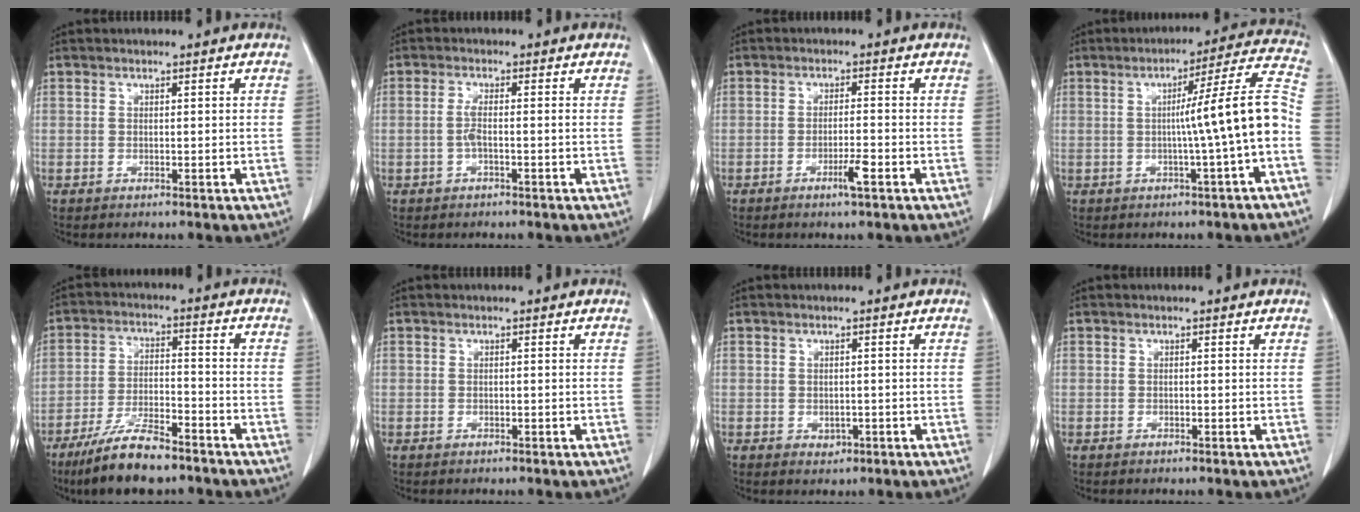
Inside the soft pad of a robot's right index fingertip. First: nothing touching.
{"total": 2.1, "force": [-0.5, 0.1, 2.0], "torque": [-0.041, 0.001, -0.011]}
{"total": 3.0, "force": [-1.5, -0.1, 2.6], "torque": [-0.046, -0.004, -0.027]}
{"total": 11.4, "force": [-1.6, -1.6, 11.1], "torque": [-0.152, 0.022, -0.025]}
{"total": 10.7, "force": [-8.2, 2.0, 6.5], "torque": [-0.122, -0.021, -0.149]}
{"total": 0.0}
{"total": 1.2, "force": [-0.3, 1.0, 0.6], "torque": [-0.009, 0.000, 0.003]}
{"total": 0.0}